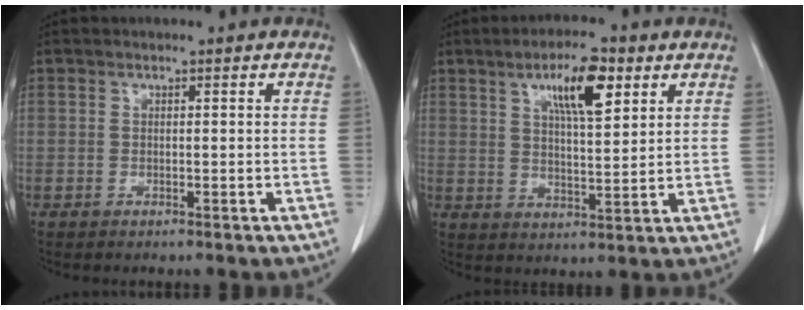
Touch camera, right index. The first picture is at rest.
{"total": 8.9, "force": [4.4, 2.0, 7.5], "torque": [-0.130, 0.004, 0.073]}